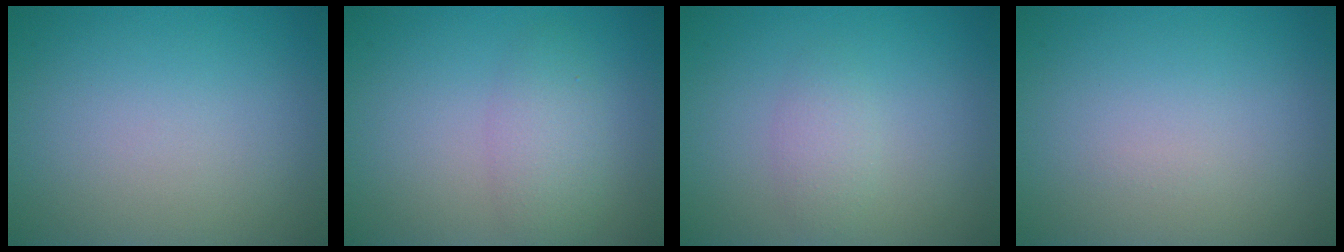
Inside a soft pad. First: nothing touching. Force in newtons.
{"total": 2.8, "press": 2.8, "slide": 0.2}
{"total": 1.7, "press": 1.7, "slide": 0.0}
{"total": 0.0}